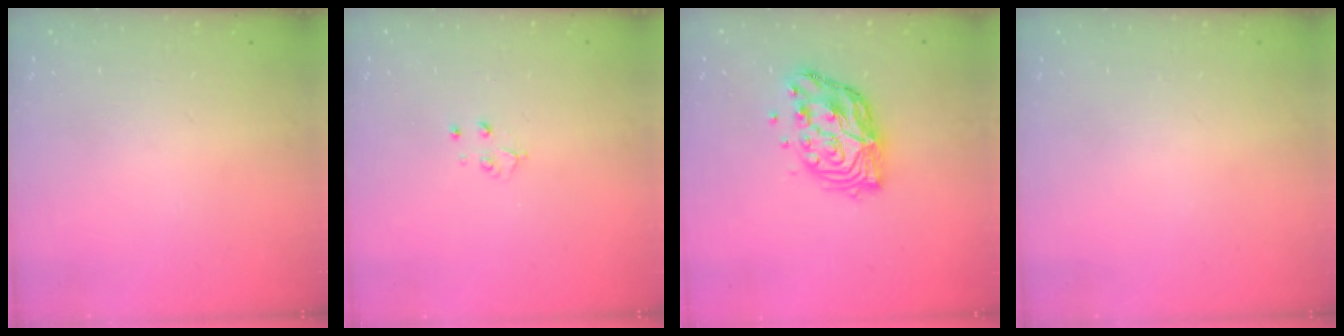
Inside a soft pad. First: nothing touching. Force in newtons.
{"total": 3.3, "press": 3.3, "slide": 0.2}
{"total": 12.0, "press": 11.9, "slide": 1.2}
{"total": 0.0}